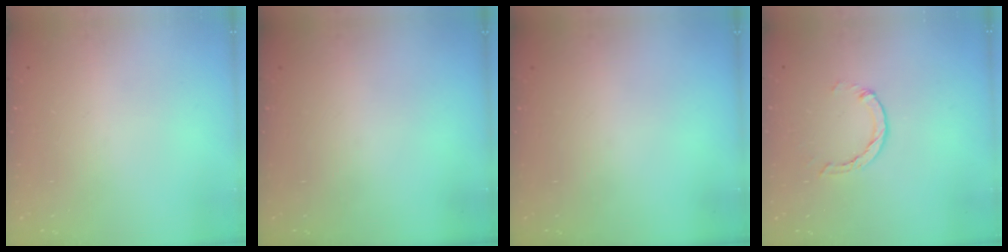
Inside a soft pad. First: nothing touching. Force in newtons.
{"total": 0.0}
{"total": 0.0}
{"total": 2.9, "press": 2.9, "slide": 0.4}